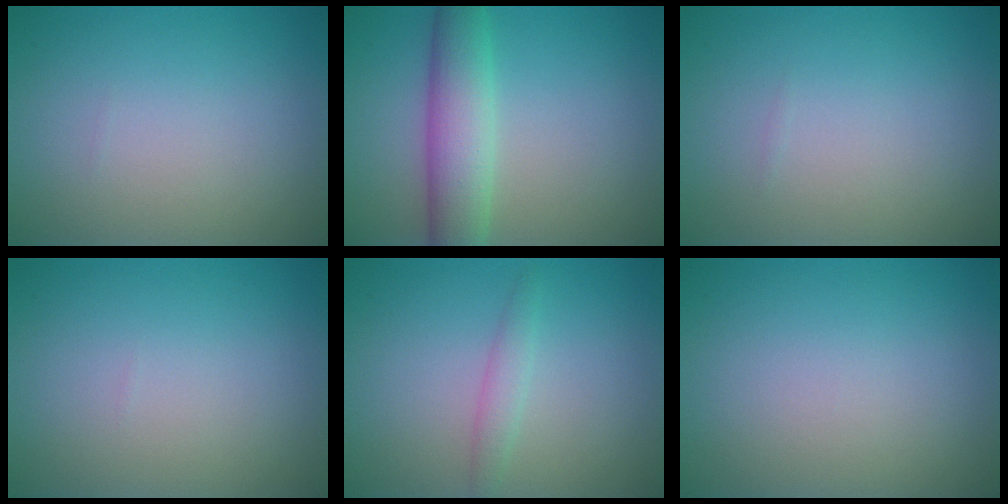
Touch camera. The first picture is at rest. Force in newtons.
{"total": 5.4, "press": 5.4, "slide": 0.1}
{"total": 0.0}
{"total": 0.0}
{"total": 1.5, "press": 1.5, "slide": 0.0}
{"total": 0.0}